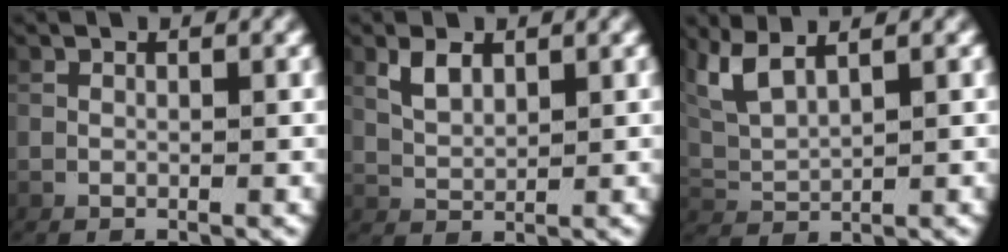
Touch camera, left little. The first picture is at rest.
{"total": 1.9, "force": [1.4, 0.4, 1.2], "torque": [-0.030, -0.003, 0.036]}
{"total": 4.6, "force": [2.3, 2.7, 2.9], "torque": [-0.088, -0.004, 0.051]}